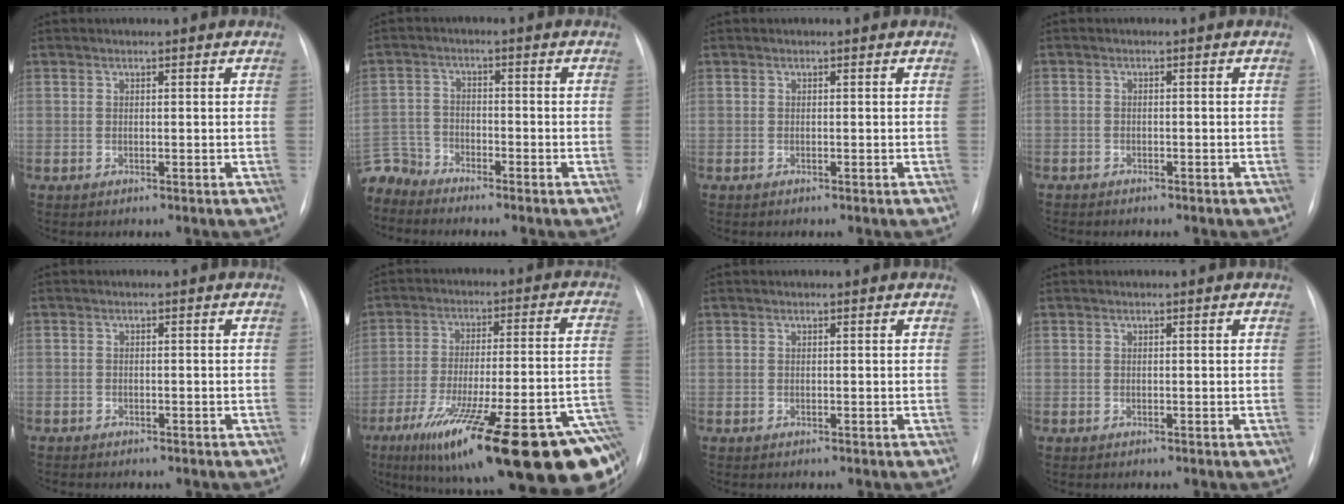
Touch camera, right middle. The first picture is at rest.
{"total": 5.8, "force": [-5.6, 1.4, -0.4], "torque": [0.007, 0.003, -0.116]}
{"total": 0.0}
{"total": 2.8, "force": [-2.4, 1.3, 0.9], "torque": [-0.017, 0.001, -0.027]}
{"total": 2.6, "force": [-2.2, 1.2, 0.8], "torque": [-0.015, 0.001, -0.025]}
{"total": 30.7, "force": [-16.6, 4.8, 25.4], "torque": [-0.286, -0.018, -0.249]}
{"total": 0.0}
{"total": 0.0}